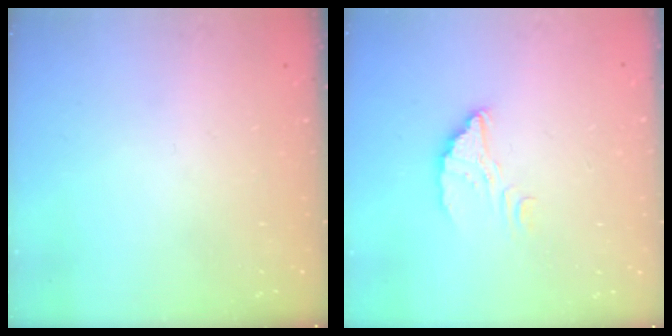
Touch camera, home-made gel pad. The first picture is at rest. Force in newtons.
{"total": 3.7, "press": 3.7, "slide": 0.2}